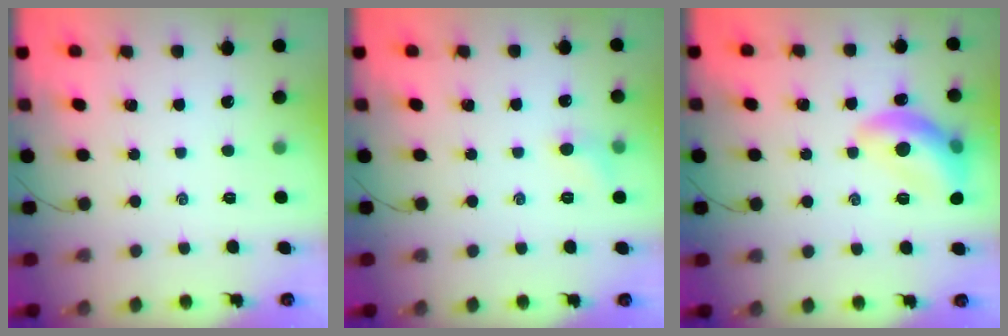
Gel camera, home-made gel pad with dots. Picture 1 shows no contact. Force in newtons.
{"total": 5.8, "press": 5.5, "slide": 1.7}
{"total": 13.2, "press": 13.2, "slide": 1.3}